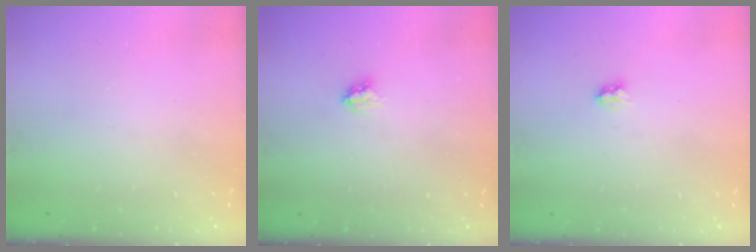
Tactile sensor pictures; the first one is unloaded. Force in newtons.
{"total": 3.0, "press": 2.9, "slide": 0.4}
{"total": 2.9, "press": 2.9, "slide": 0.3}